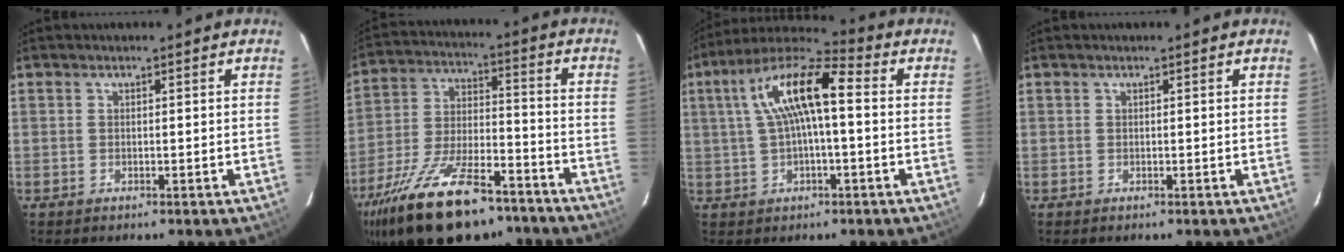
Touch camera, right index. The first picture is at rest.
{"total": 24.5, "force": [-17.3, 9.5, 14.5], "torque": [-0.283, -0.028, -0.272]}
{"total": 12.9, "force": [1.9, 3.7, 12.2], "torque": [-0.231, 0.029, 0.027]}
{"total": 0.0}